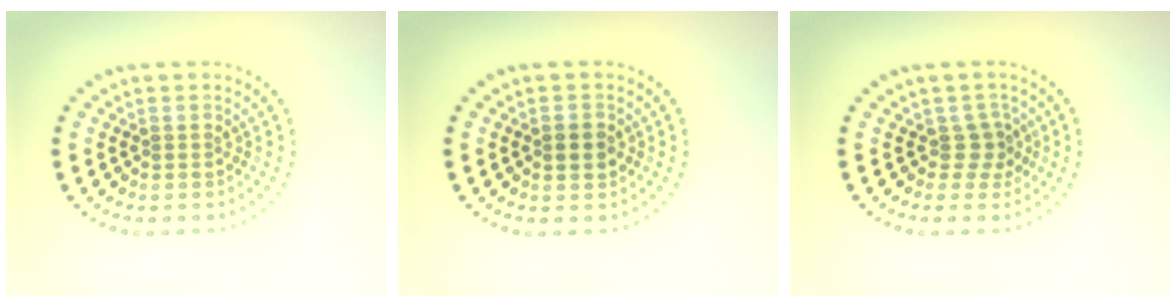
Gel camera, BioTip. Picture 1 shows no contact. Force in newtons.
{"total": 1.6, "press": 1.6, "slide": 0.1}
{"total": 1.9, "press": 1.2, "slide": 1.4}